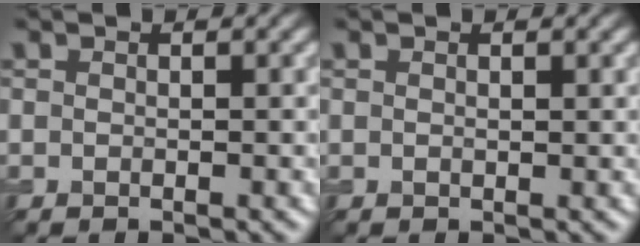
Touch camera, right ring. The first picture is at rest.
{"total": 0.5, "force": [0.5, 0.2, 0.0], "torque": [0.004, -0.005, 0.003]}